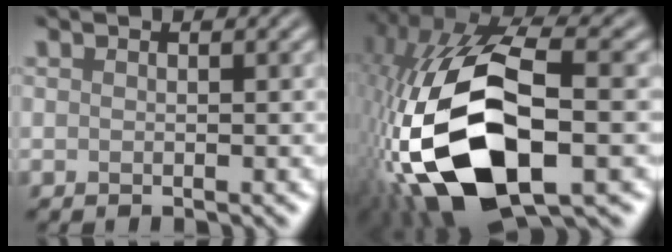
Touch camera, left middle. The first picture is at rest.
{"total": 17.9, "force": [-4.4, 8.7, 15.1], "torque": [-0.338, -0.018, -0.069]}